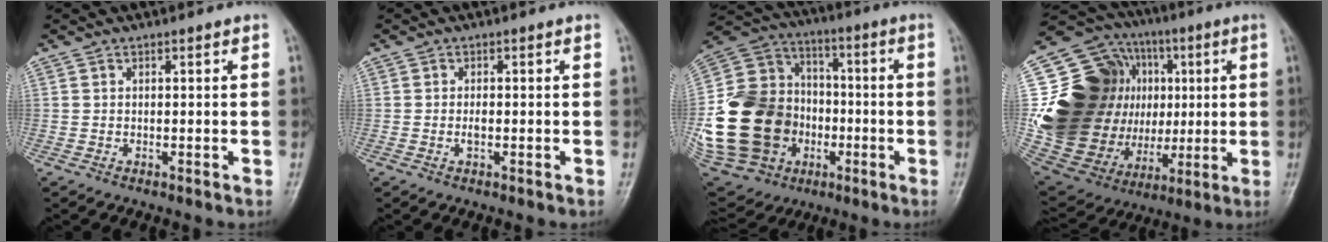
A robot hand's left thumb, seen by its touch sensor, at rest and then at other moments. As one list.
[{"total": 1.2, "force": [-0.3, 0.6, 1.1], "torque": [-0.019, 0.002, -0.004]}, {"total": 27.4, "force": [-4.6, 22.4, 15.0], "torque": [-0.306, 0.068, -0.062]}, {"total": 31.0, "force": [1.8, 23.5, 20.2], "torque": [-0.343, 0.031, 0.054]}]